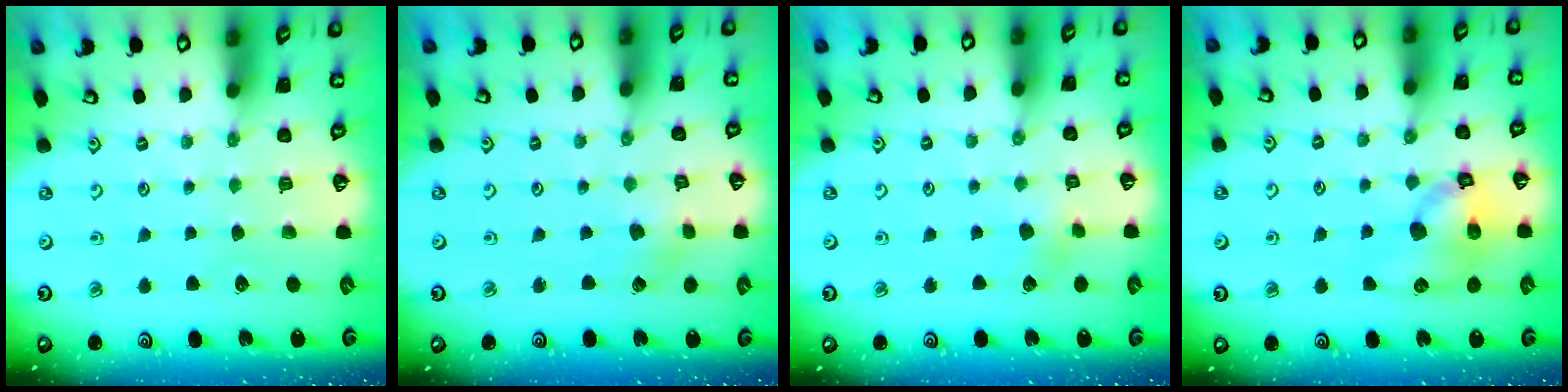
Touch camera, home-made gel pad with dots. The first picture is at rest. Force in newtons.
{"total": 2.1, "press": 2.1, "slide": 0.3}
{"total": 3.3, "press": 3.3, "slide": 0.4}
{"total": 11.6, "press": 11.5, "slide": 1.5}